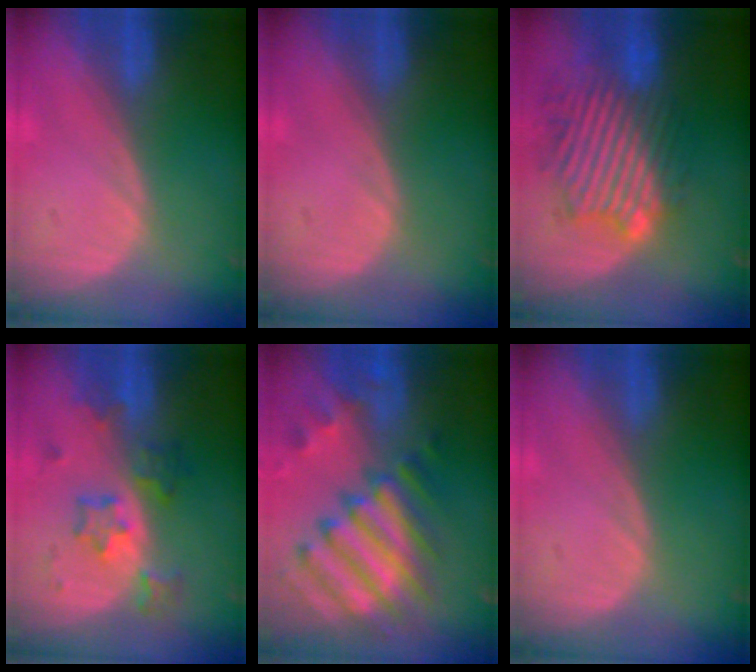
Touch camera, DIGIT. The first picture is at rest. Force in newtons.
{"total": 0.0}
{"total": 11.1, "press": 10.3, "slide": 4.0}
{"total": 6.1, "press": 5.9, "slide": 1.6}
{"total": 12.3, "press": 10.6, "slide": 6.2}
{"total": 0.0}